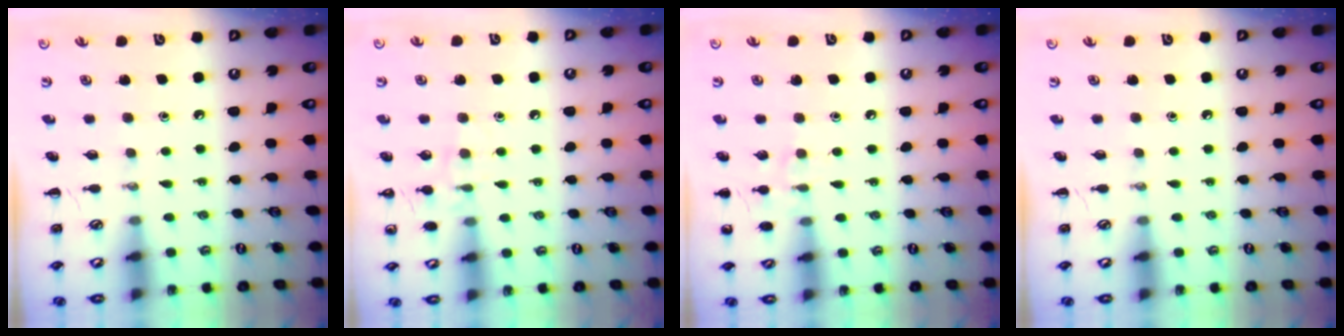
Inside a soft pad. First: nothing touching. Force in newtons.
{"total": 7.7, "press": 7.5, "slide": 1.9}
{"total": 7.0, "press": 6.7, "slide": 2.0}
{"total": 0.0}